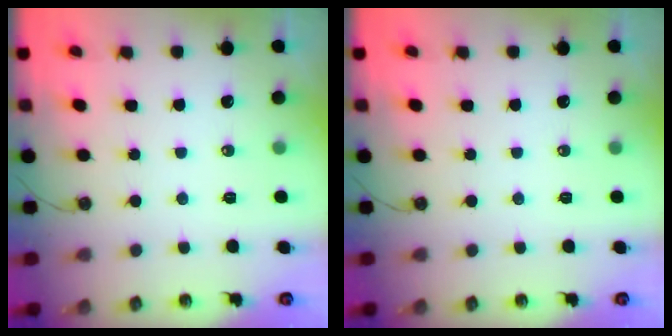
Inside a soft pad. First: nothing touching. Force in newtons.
{"total": 0.0}